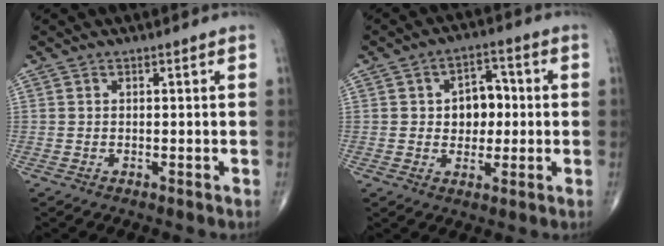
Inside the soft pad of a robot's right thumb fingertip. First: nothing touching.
{"total": 7.4, "force": [0.4, 5.4, 5.0], "torque": [-0.037, 0.013, 0.004]}